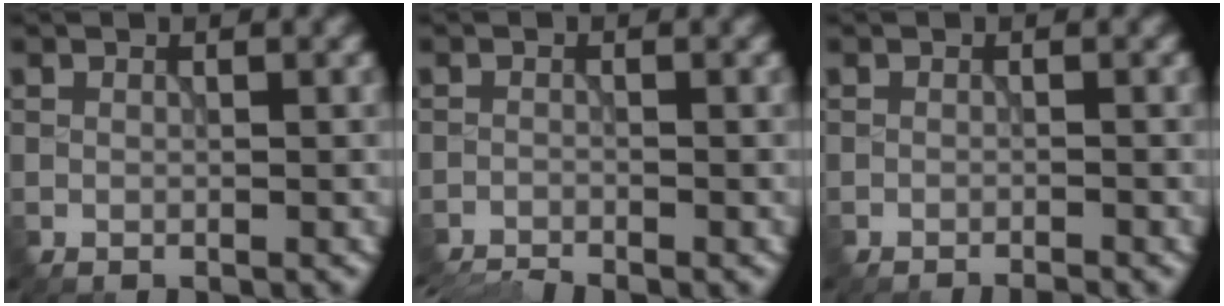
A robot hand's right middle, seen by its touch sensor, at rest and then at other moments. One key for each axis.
{"total": 4.0, "fx": -3.9, "fy": 0.3, "fz": 1.0, "tx": -0.024, "ty": -0.018, "tz": -0.072}
{"total": 1.5, "fx": -1.4, "fy": 0.1, "fz": 0.6, "tx": 0.000, "ty": -0.001, "tz": -0.024}